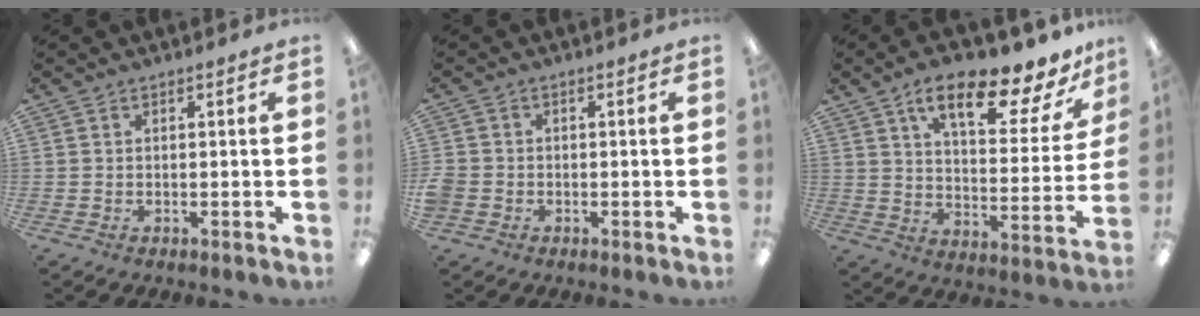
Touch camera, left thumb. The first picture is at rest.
{"total": 2.5, "force": [-1.0, 2.2, 0.7], "torque": [-0.008, 0.005, -0.017]}
{"total": 17.6, "force": [11.9, 5.4, 11.8], "torque": [-0.183, -0.066, 0.191]}